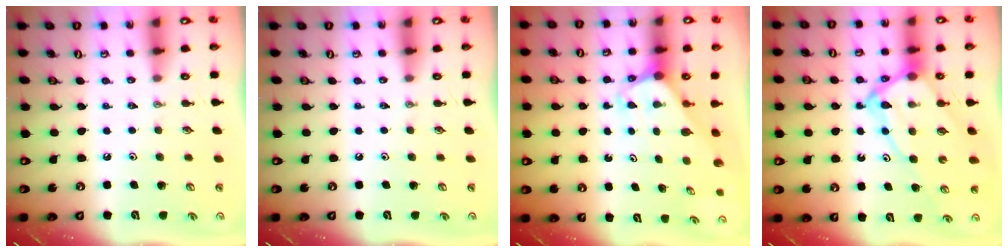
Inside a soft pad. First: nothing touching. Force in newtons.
{"total": 0.0}
{"total": 1.9, "press": 1.9, "slide": 0.1}
{"total": 13.0, "press": 13.0, "slide": 1.3}